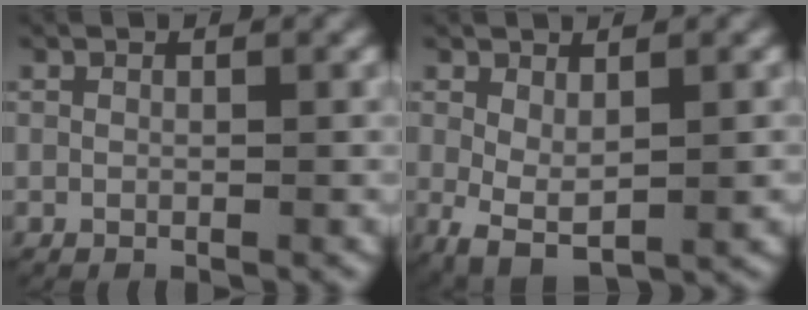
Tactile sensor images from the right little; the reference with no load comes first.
{"total": 4.1, "force": [-1.7, 2.4, 2.9], "torque": [-0.062, -0.027, -0.012]}